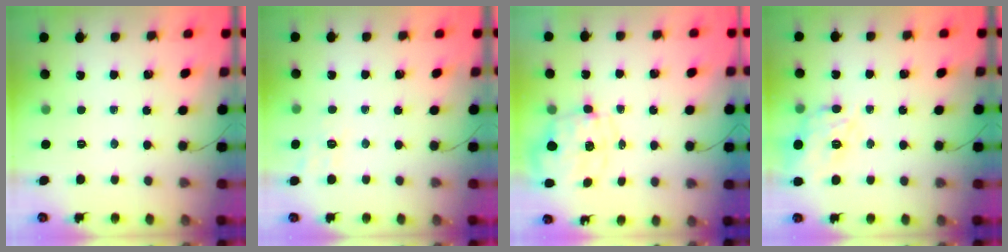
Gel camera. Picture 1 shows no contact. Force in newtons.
{"total": 3.6, "press": 2.9, "slide": 2.1}
{"total": 2.7, "press": 2.5, "slide": 1.0}
{"total": 16.8, "press": 16.7, "slide": 1.6}